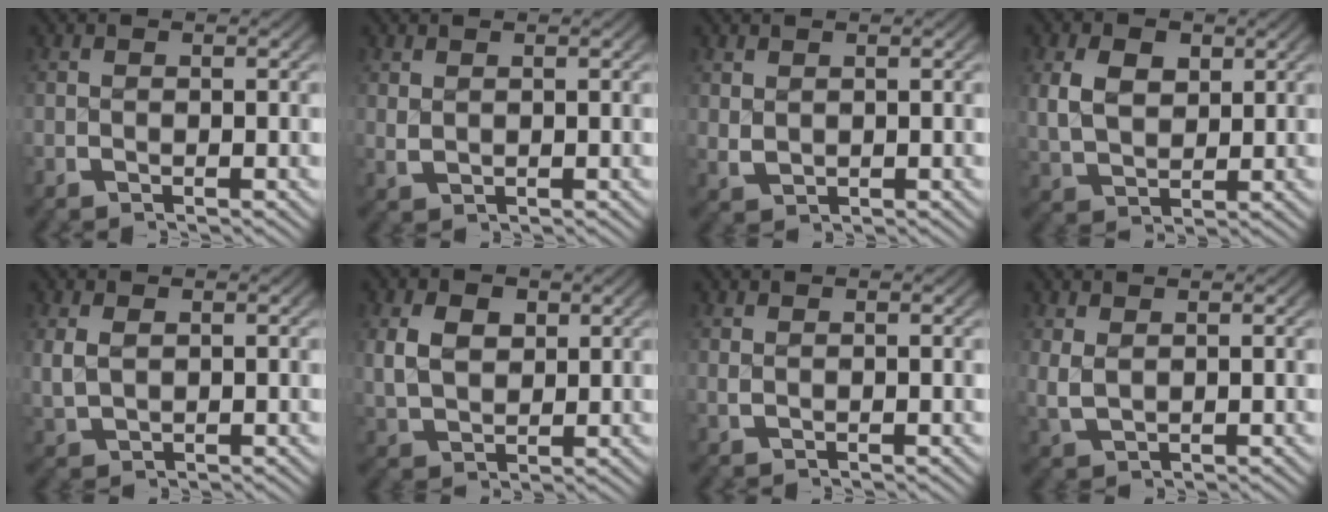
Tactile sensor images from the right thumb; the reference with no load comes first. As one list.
[{"total": 1.1, "force": [0.7, 0.6, 0.5], "torque": [-0.014, -0.002, 0.021]}, {"total": 1.4, "force": [0.6, 1.0, 0.8], "torque": [-0.018, -0.006, 0.023]}, {"total": 4.7, "force": [1.4, 3.3, 3.0], "torque": [-0.057, -0.013, 0.040]}, {"total": 2.2, "force": [0.8, 1.5, 1.4], "torque": [-0.035, -0.005, 0.028]}, {"total": 4.2, "force": [1.3, 3.0, 2.7], "torque": [-0.048, -0.010, 0.037]}, {"total": 0.5, "force": [0.4, 0.1, 0.3], "torque": [-0.011, -0.002, 0.010]}, {"total": 2.0, "force": [1.0, 1.2, 1.2], "torque": [-0.035, -0.008, 0.031]}]